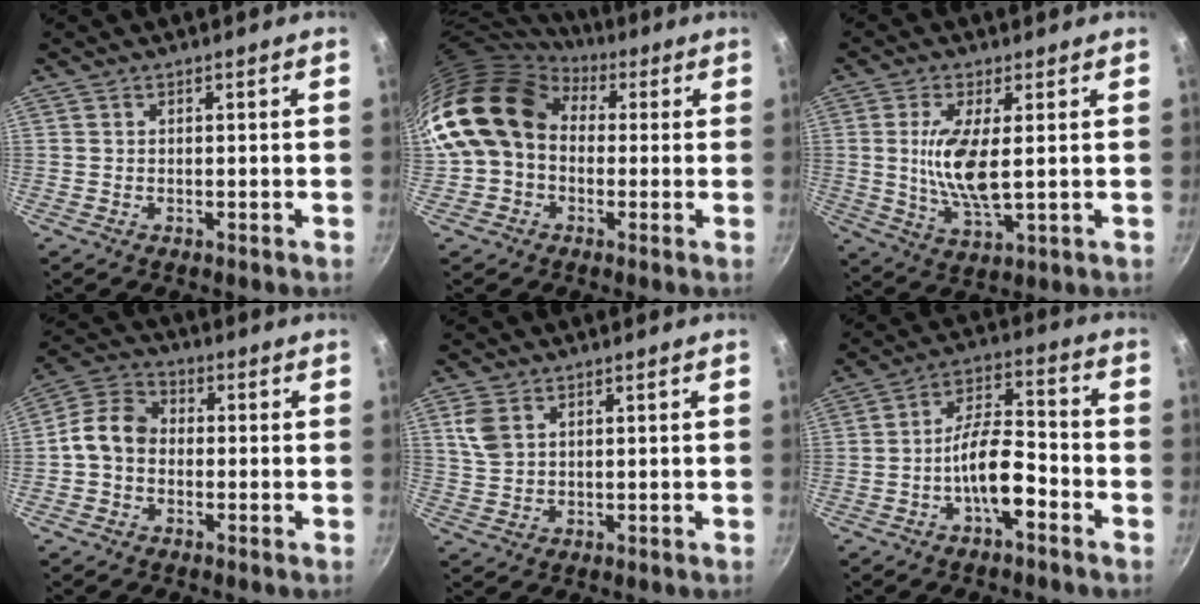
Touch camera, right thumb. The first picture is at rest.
{"total": 14.8, "force": [1.8, 11.6, 9.0], "torque": [-0.137, 0.030, 0.016]}
{"total": 9.8, "force": [1.0, 3.3, 9.2], "torque": [-0.187, -0.013, 0.026]}
{"total": 8.1, "force": [-0.9, 6.4, 4.9], "torque": [-0.070, 0.028, -0.041]}
{"total": 5.5, "force": [2.2, 3.7, 3.3], "torque": [-0.068, -0.001, 0.049]}
{"total": 10.3, "force": [-4.4, 4.0, 8.4], "torque": [-0.135, 0.047, -0.083]}